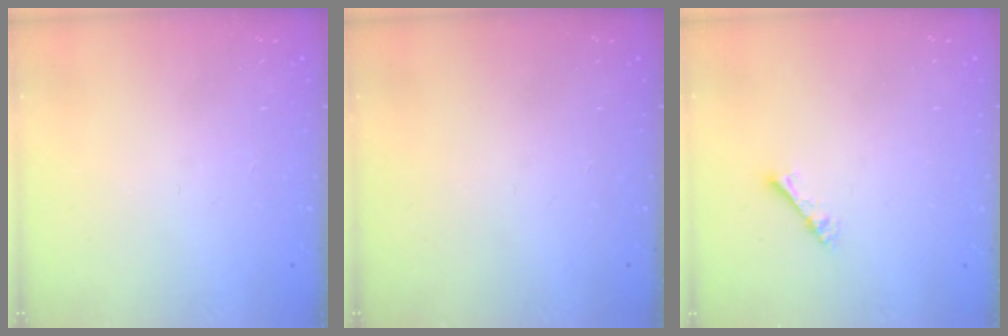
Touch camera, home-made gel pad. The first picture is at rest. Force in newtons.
{"total": 0.0}
{"total": 2.3, "press": 2.3, "slide": 0.3}